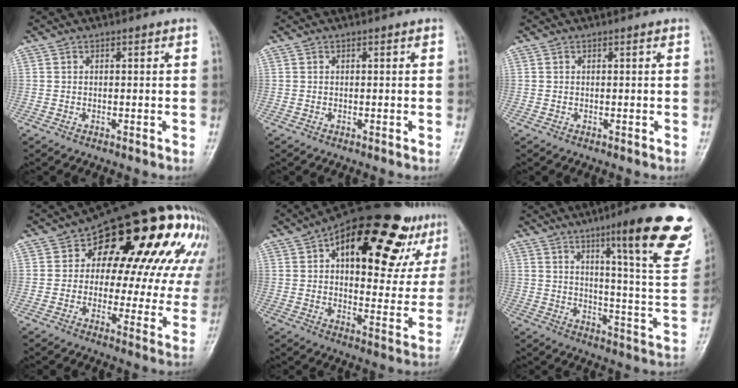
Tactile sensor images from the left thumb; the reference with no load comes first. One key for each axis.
{"total": 0.0}
{"total": 0.0}
{"total": 26.9, "fx": 10.9, "fy": 13.5, "fz": 20.6, "tx": -0.224, "ty": 0.020, "tz": 0.146}
{"total": 26.5, "fx": 13.5, "fy": 11.6, "fz": 19.6, "tx": -0.238, "ty": -0.001, "tz": 0.192}
{"total": 23.3, "fx": 13.4, "fy": 3.6, "fz": 18.7, "tx": -0.221, "ty": -0.062, "tz": 0.179}